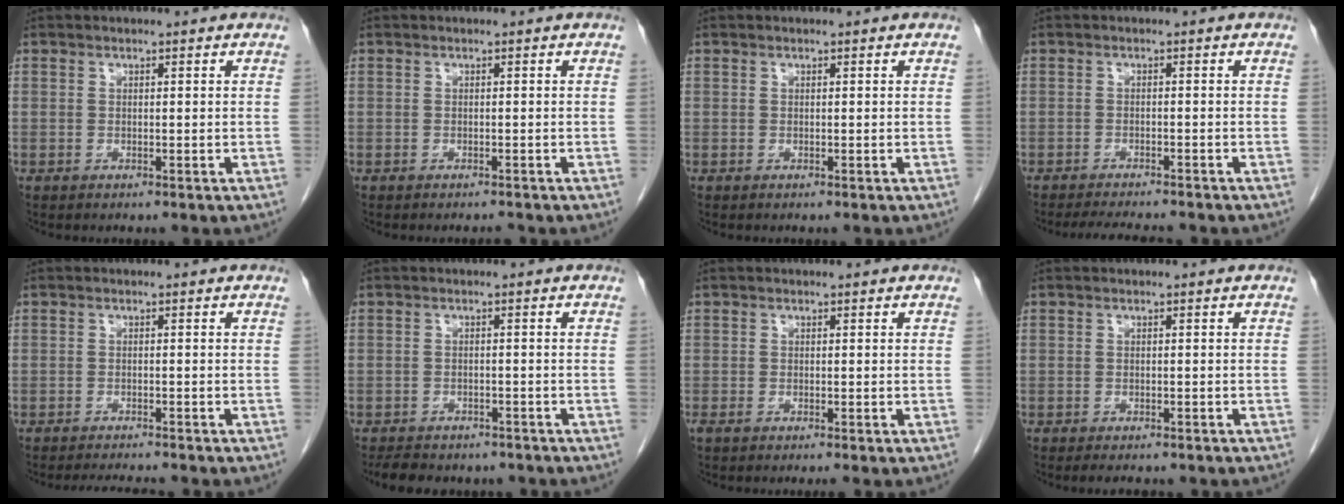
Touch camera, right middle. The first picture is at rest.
{"total": 0.6, "force": [-0.6, 0.1, 0.1], "torque": [-0.007, -0.002, -0.009]}
{"total": 0.0}
{"total": 6.4, "force": [-5.9, 0.5, 2.4], "torque": [-0.036, -0.014, -0.088]}
{"total": 4.2, "force": [-4.1, -0.2, 1.2], "torque": [-0.020, -0.014, -0.061]}
{"total": 8.9, "force": [-7.7, 3.4, 2.9], "torque": [-0.055, -0.001, -0.097]}
{"total": 1.8, "force": [-1.5, 0.0, 1.1], "torque": [-0.016, -0.004, -0.024]}
{"total": 4.9, "force": [-4.1, 1.3, 2.2], "torque": [-0.024, -0.005, -0.047]}